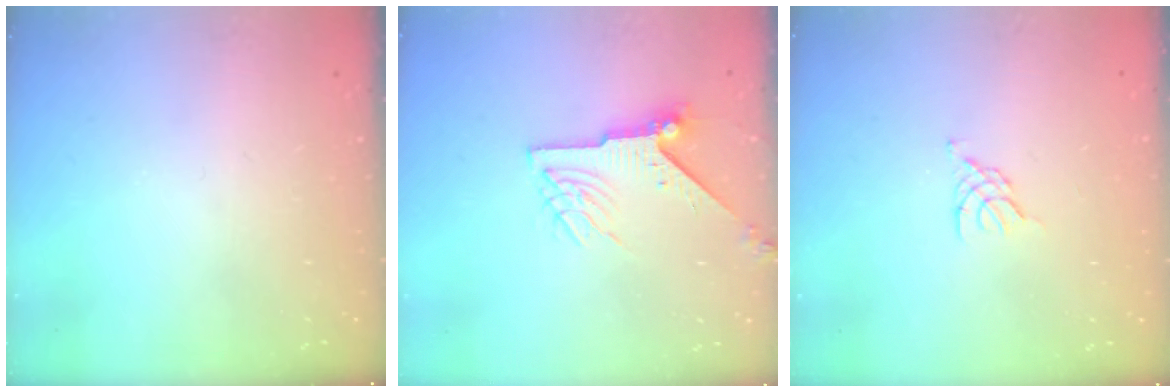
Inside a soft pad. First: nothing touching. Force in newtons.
{"total": 8.1, "press": 8.1, "slide": 0.5}
{"total": 3.3, "press": 3.2, "slide": 0.7}